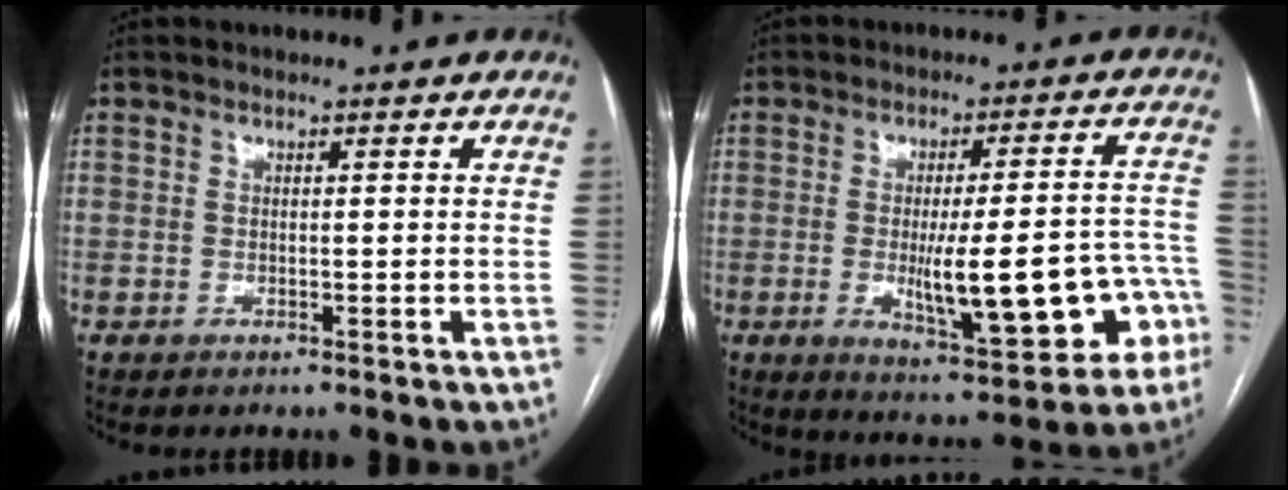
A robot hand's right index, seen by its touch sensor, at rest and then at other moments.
{"total": 16.7, "force": [-4.6, 3.7, 15.6], "torque": [-0.180, 0.021, -0.046]}